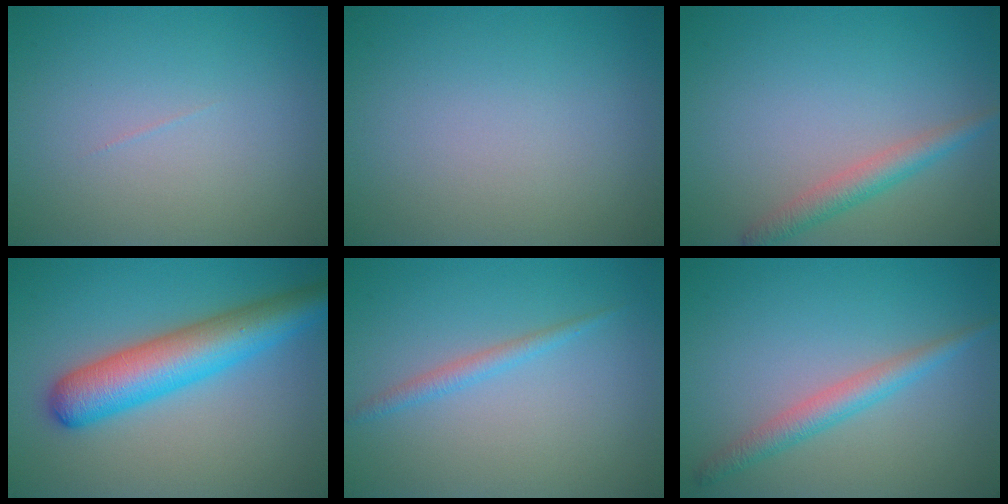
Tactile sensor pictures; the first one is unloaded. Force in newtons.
{"total": 0.0}
{"total": 2.4, "press": 2.4, "slide": 0.1}
{"total": 7.4, "press": 7.4, "slide": 0.2}
{"total": 1.4, "press": 1.4, "slide": 0.1}
{"total": 2.6, "press": 2.6, "slide": 0.1}